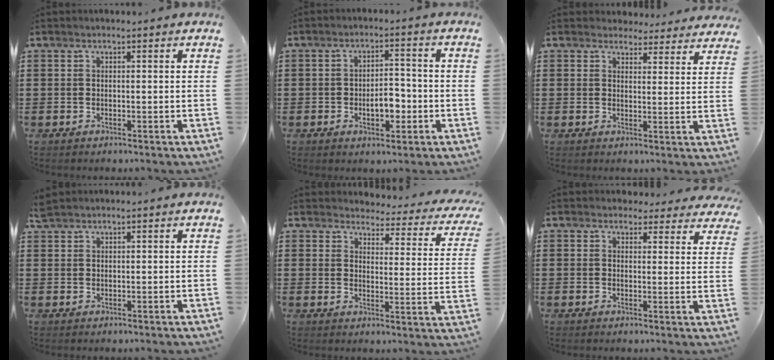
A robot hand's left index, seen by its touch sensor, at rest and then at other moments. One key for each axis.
{"total": 5.1, "fx": -1.4, "fy": 2.6, "fz": 4.2, "tx": -0.058, "ty": 0.003, "tz": -0.031}
{"total": 3.6, "fx": 3.4, "fy": 1.0, "fz": 0.4, "tx": -0.011, "ty": -0.013, "tz": 0.062}
{"total": 1.6, "fx": 1.4, "fy": 0.4, "fz": 0.5, "tx": -0.012, "ty": 0.002, "tz": 0.028}
{"total": 3.5, "fx": 3.3, "fy": 0.6, "fz": 0.9, "tx": -0.031, "ty": -0.030, "tz": 0.051}
{"total": 3.0, "fx": 2.7, "fy": 1.1, "fz": 0.4, "tx": -0.011, "ty": -0.008, "tz": 0.049}